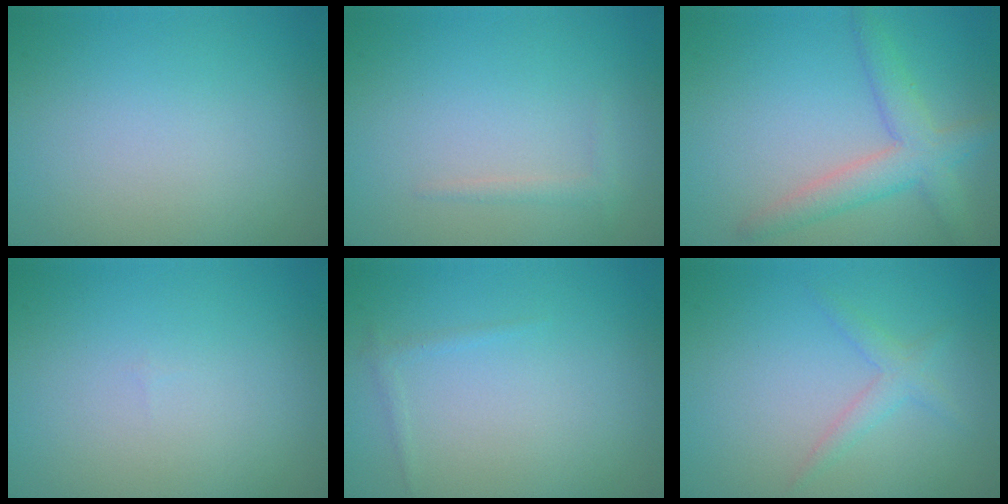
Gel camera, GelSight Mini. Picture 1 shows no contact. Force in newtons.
{"total": 0.8, "press": 0.8, "slide": 0.0}
{"total": 3.8, "press": 3.8, "slide": 0.2}
{"total": 0.0}
{"total": 0.6, "press": 0.6, "slide": 0.1}
{"total": 1.7, "press": 1.7, "slide": 0.1}